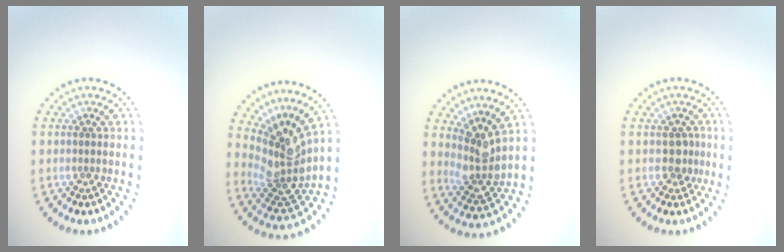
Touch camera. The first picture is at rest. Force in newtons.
{"total": 4.3, "press": 3.2, "slide": 2.9}
{"total": 3.1, "press": 2.6, "slide": 1.8}
{"total": 1.4, "press": 1.1, "slide": 0.8}